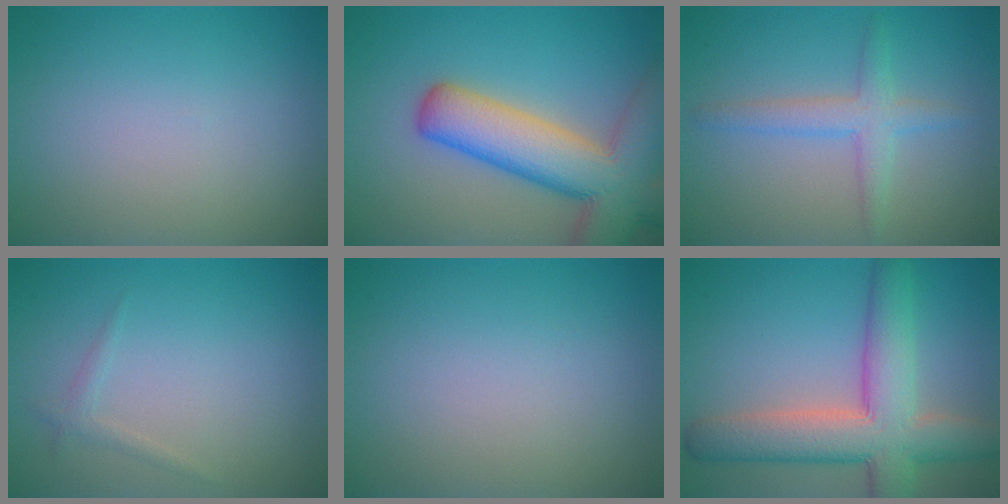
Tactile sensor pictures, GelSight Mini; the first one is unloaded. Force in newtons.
{"total": 10.5, "press": 10.5, "slide": 0.7}
{"total": 2.7, "press": 2.7, "slide": 0.2}
{"total": 0.9, "press": 0.9, "slide": 0.0}
{"total": 0.0}
{"total": 8.6, "press": 8.6, "slide": 0.5}